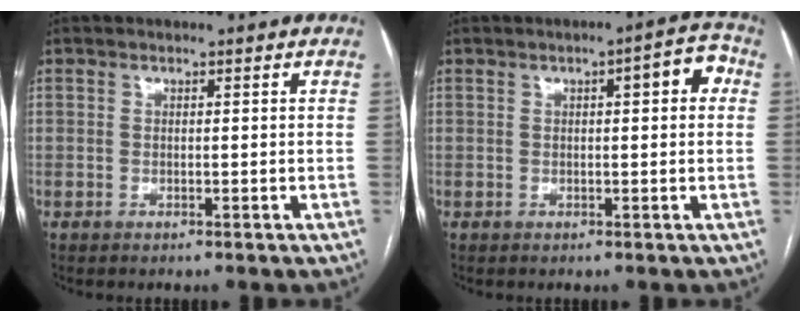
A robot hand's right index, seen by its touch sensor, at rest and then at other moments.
{"total": 5.3, "force": [1.3, 1.2, 5.0], "torque": [-0.062, 0.024, 0.013]}